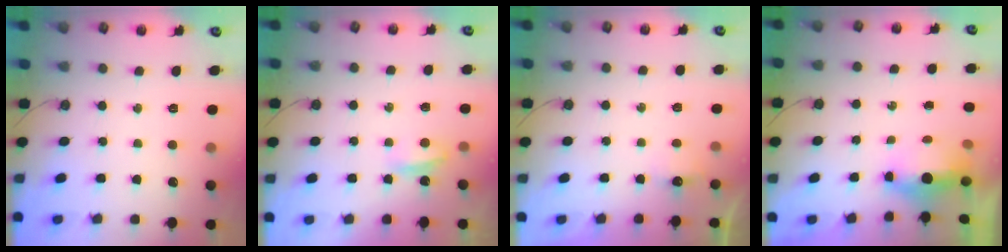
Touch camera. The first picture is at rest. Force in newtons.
{"total": 4.4, "press": 4.4, "slide": 0.4}
{"total": 2.8, "press": 2.7, "slide": 0.4}
{"total": 8.3, "press": 5.4, "slide": 6.3}